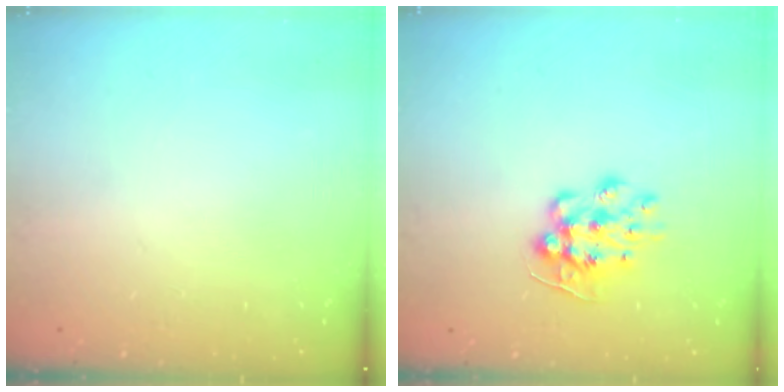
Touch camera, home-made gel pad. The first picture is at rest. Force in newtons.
{"total": 9.0, "press": 9.0, "slide": 0.5}